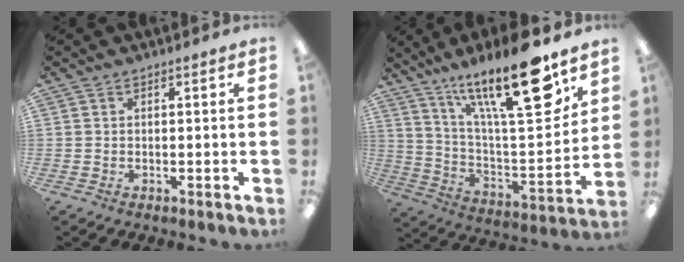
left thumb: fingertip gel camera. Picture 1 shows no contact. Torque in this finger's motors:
{"motor_torque": [0.96, 0.94, 1.46, -1.31, 0.16]}